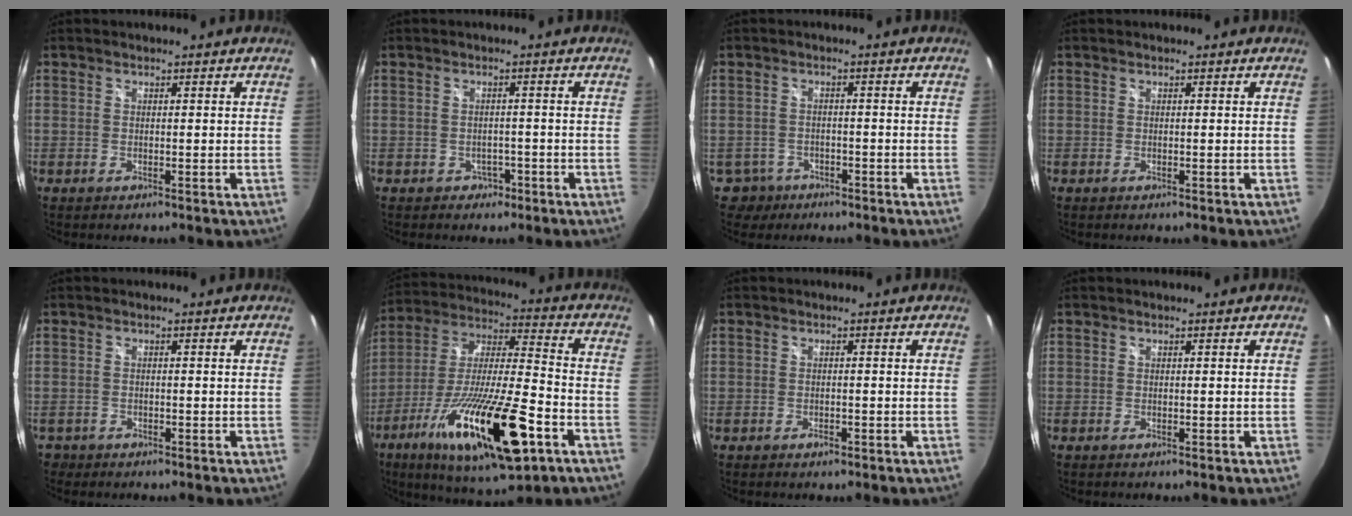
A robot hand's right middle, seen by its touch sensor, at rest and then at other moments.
{"total": 2.7, "force": [-1.3, 2.3, 0.5], "torque": [-0.014, 0.002, -0.014]}
{"total": 4.2, "force": [-2.5, 3.4, 0.4], "torque": [-0.021, 0.004, -0.037]}
{"total": 0.0}
{"total": 2.1, "force": [-1.3, 1.5, 0.4], "torque": [-0.013, -0.004, -0.022]}
{"total": 25.6, "force": [-12.1, 6.1, 21.7], "torque": [-0.396, -0.059, -0.205]}
{"total": 1.2, "force": [-0.8, 0.7, 0.5], "torque": [-0.009, -0.003, -0.014]}
{"total": 0.0}